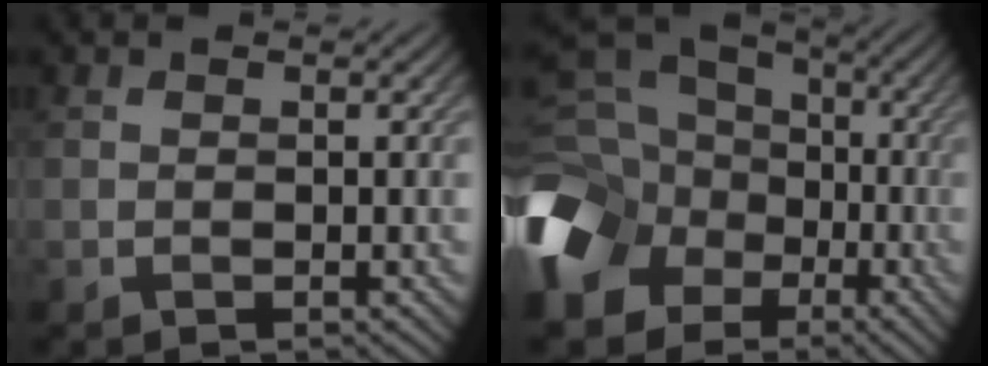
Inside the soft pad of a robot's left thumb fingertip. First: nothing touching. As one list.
[{"total": 18.7, "force": [-5.5, 15.3, 9.3], "torque": [-0.268, -0.026, -0.109]}]